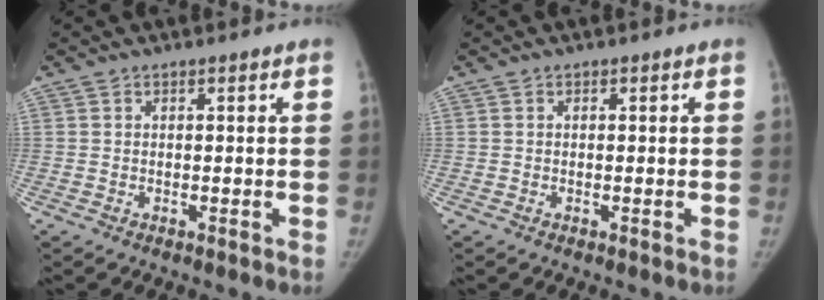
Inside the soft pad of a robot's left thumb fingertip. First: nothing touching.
{"total": 0.0}